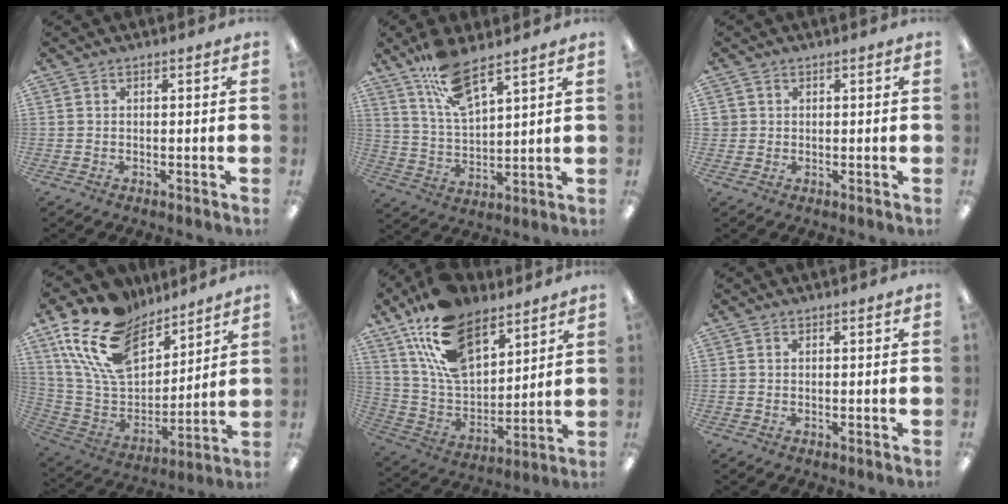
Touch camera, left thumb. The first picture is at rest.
{"total": 11.6, "force": [8.7, 3.5, 6.9], "torque": [-0.138, -0.035, 0.159]}
{"total": 1.4, "force": [0.4, 1.3, 0.1], "torque": [-0.002, 0.003, 0.007]}
{"total": 20.6, "force": [13.3, 11.8, 10.5], "torque": [-0.220, -0.070, 0.249]}
{"total": 19.3, "force": [12.6, 10.0, 10.6], "torque": [-0.221, -0.058, 0.234]}
{"total": 0.0}